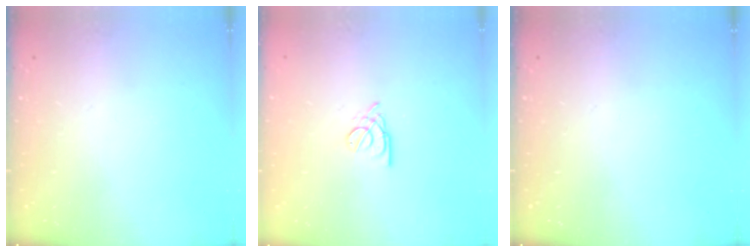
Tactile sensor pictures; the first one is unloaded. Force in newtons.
{"total": 2.3, "press": 2.3, "slide": 0.5}
{"total": 0.0}